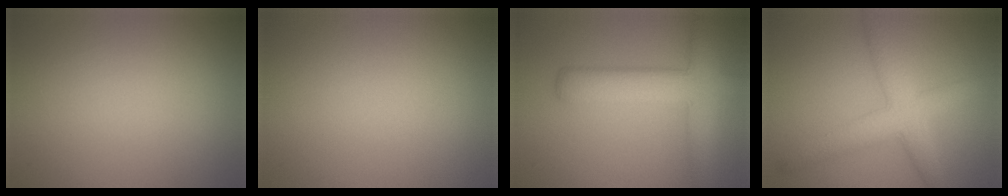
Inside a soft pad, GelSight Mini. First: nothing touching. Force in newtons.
{"total": 0.0}
{"total": 6.5, "press": 6.5, "slide": 0.3}
{"total": 4.7, "press": 4.7, "slide": 0.0}